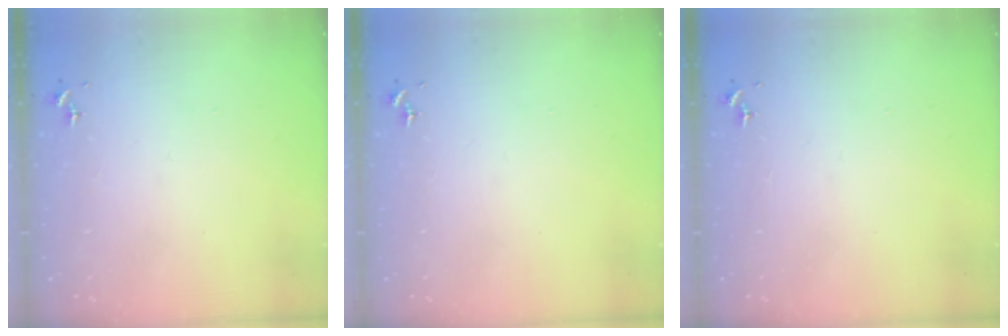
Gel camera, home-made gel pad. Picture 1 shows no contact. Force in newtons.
{"total": 0.0}
{"total": 0.0}